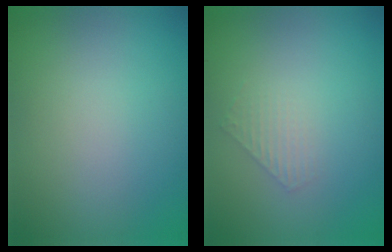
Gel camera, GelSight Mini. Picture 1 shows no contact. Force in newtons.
{"total": 1.3, "press": 1.3, "slide": 0.2}